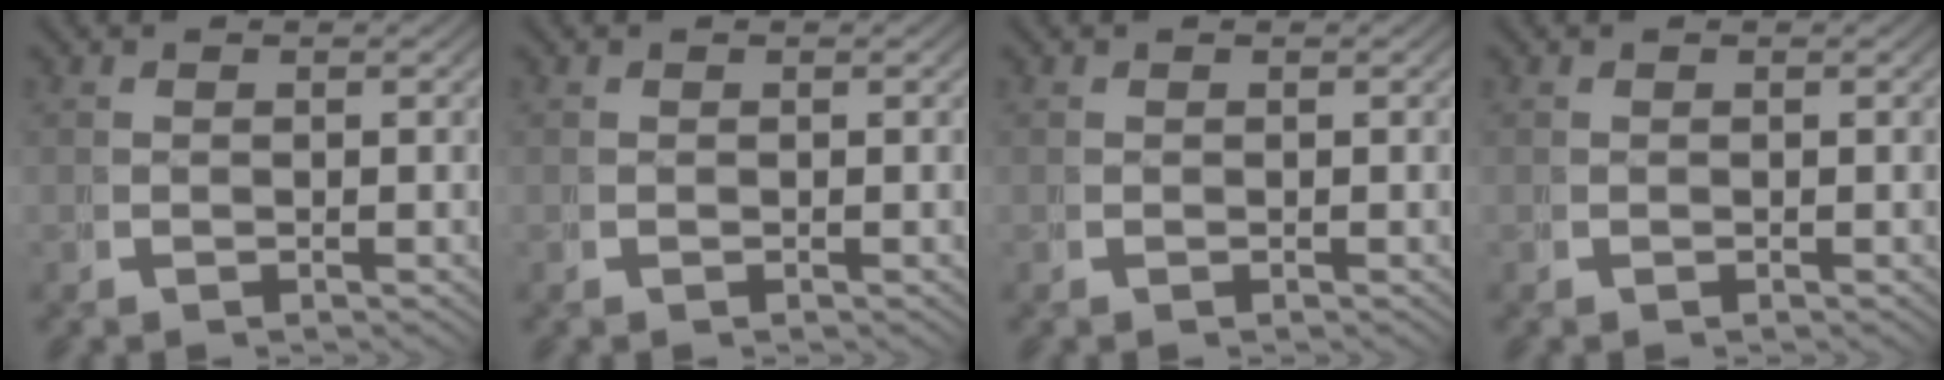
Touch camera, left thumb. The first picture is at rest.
{"total": 0.0}
{"total": 0.0}
{"total": 0.0}